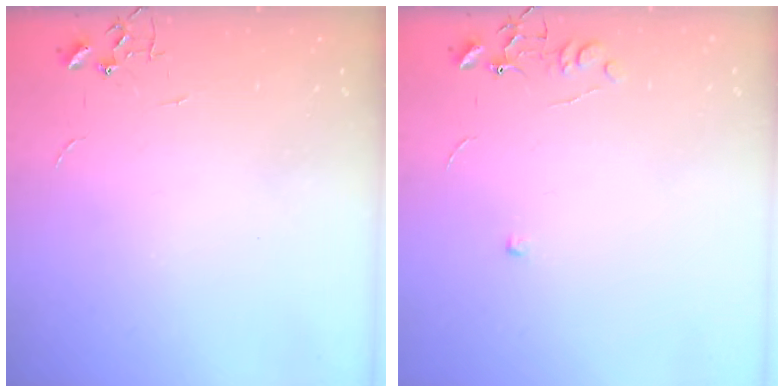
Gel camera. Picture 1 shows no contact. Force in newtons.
{"total": 5.5, "press": 5.5, "slide": 0.5}